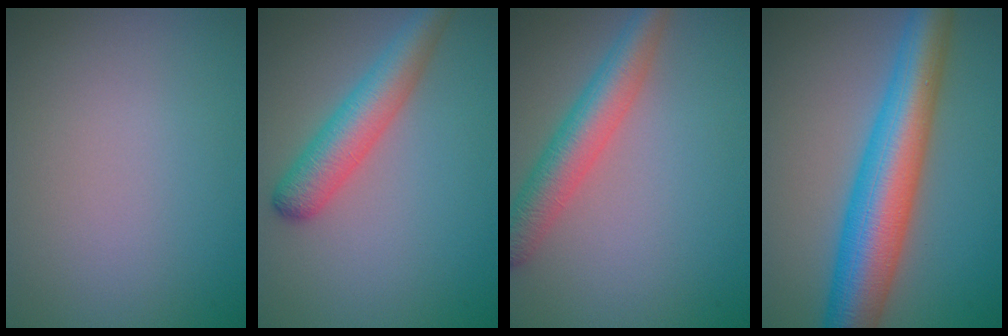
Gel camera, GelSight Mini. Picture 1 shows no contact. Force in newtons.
{"total": 4.8, "press": 4.8, "slide": 0.2}
{"total": 4.9, "press": 4.9, "slide": 0.2}
{"total": 9.5, "press": 9.5, "slide": 0.2}